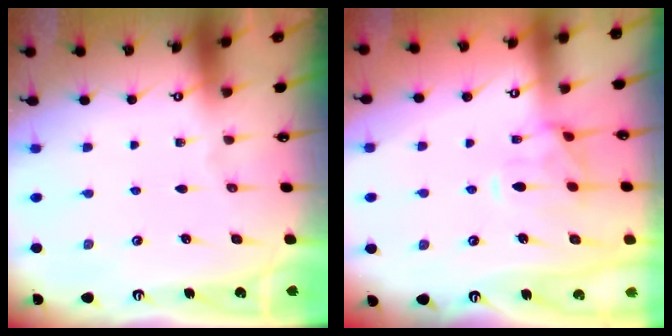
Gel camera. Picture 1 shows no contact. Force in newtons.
{"total": 3.6, "press": 3.3, "slide": 1.3}